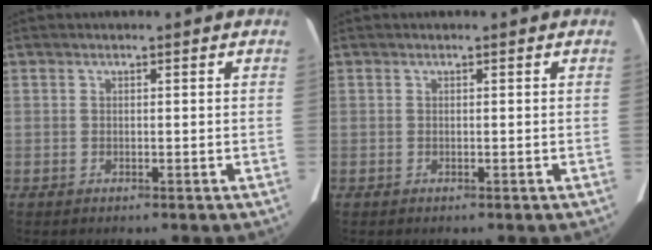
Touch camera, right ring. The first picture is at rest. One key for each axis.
{"total": 0.0}